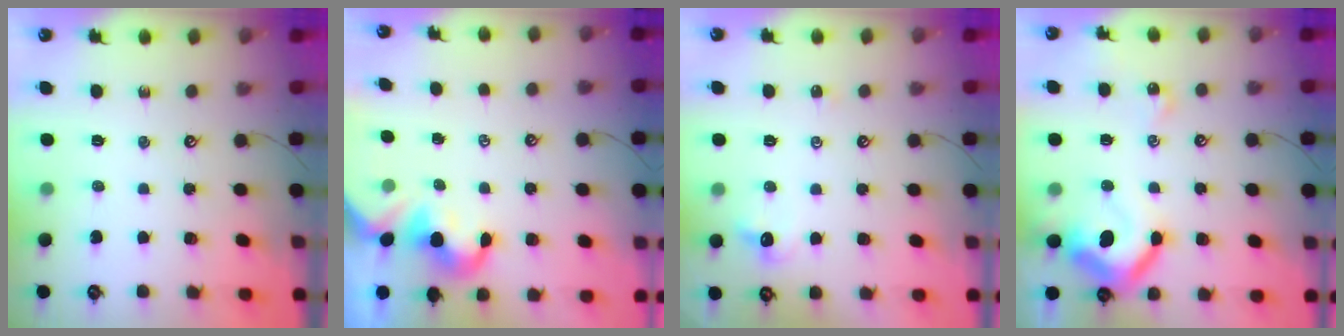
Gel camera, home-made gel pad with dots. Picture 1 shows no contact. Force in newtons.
{"total": 0.0}
{"total": 1.5, "press": 1.4, "slide": 0.5}
{"total": 13.1, "press": 13.0, "slide": 1.7}